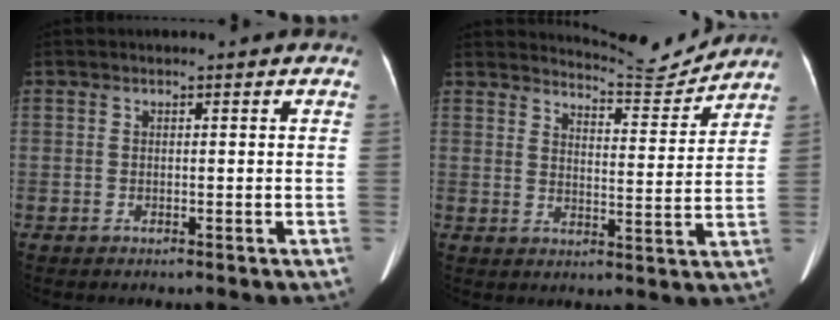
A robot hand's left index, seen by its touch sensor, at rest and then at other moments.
{"total": 7.5, "force": [7.5, -0.4, -0.6], "torque": [-0.003, -0.020, 0.108]}